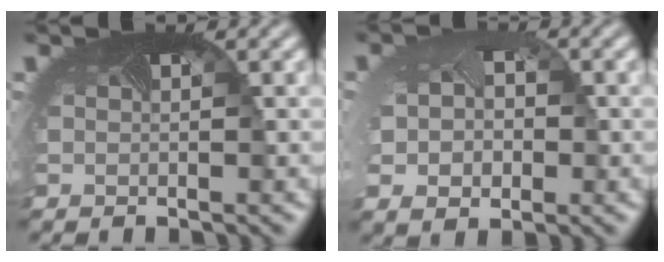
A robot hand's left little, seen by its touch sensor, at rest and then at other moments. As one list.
[{"total": 5.4, "force": [0.1, 4.0, 3.6], "torque": [-0.078, -0.011, 0.014]}]